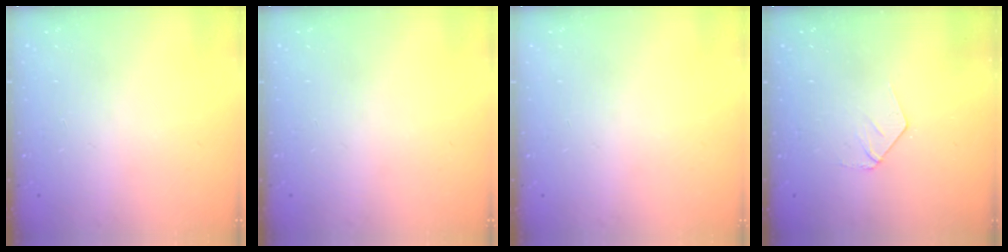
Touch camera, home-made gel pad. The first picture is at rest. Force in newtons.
{"total": 0.0}
{"total": 0.0}
{"total": 4.0, "press": 4.0, "slide": 0.3}